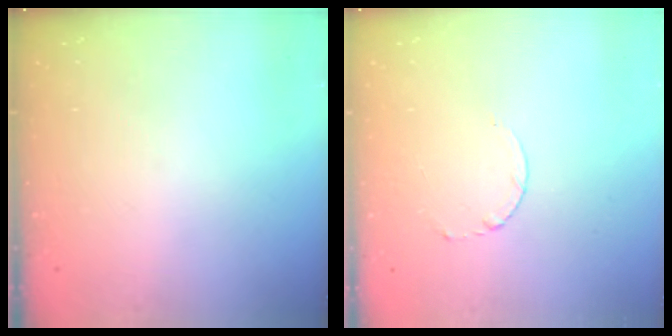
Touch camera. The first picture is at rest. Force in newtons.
{"total": 2.5, "press": 2.5, "slide": 0.3}